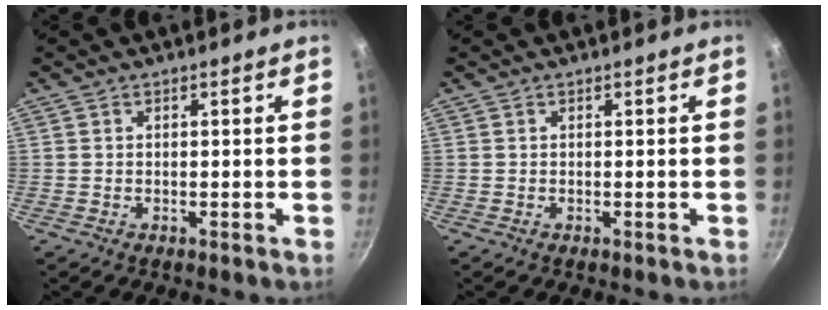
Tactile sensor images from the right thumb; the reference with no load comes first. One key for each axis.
{"total": 0.0}